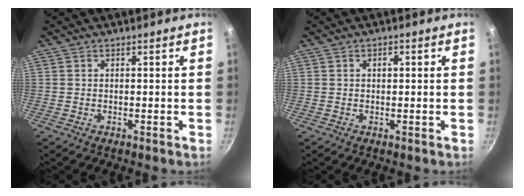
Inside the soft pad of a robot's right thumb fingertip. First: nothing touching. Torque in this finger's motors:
{"motor_torque": [-0.59, -0.34, 0.09, 0.03, 0.01]}